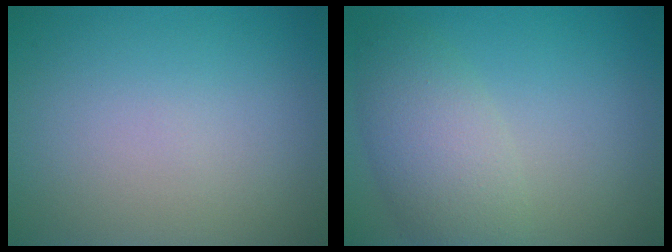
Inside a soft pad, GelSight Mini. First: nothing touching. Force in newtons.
{"total": 4.7, "press": 4.7, "slide": 0.5}